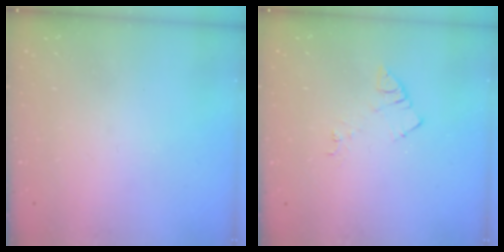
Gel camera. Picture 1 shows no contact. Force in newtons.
{"total": 6.2, "press": 6.2, "slide": 0.6}